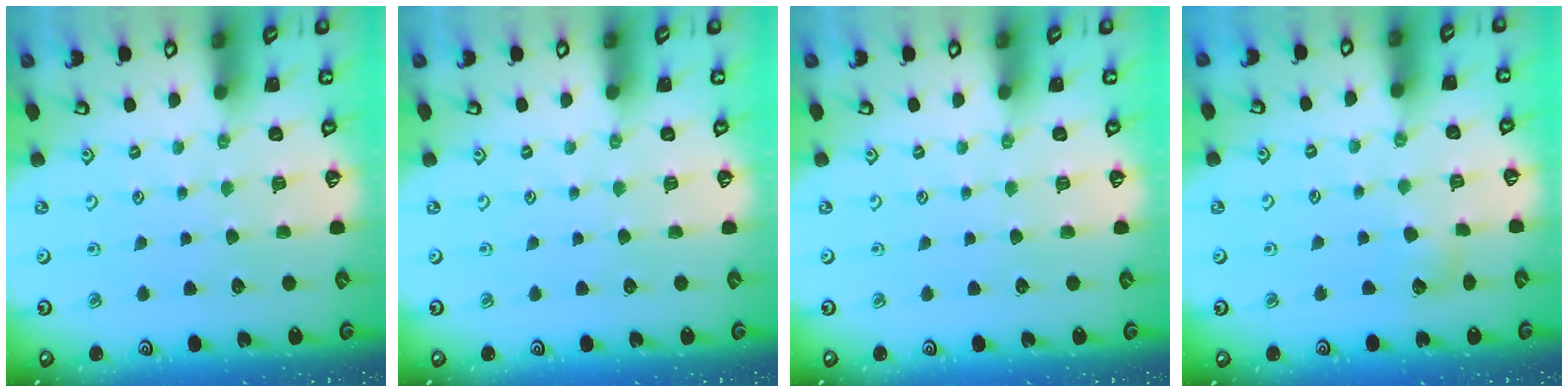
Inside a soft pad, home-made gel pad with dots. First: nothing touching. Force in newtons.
{"total": 0.0}
{"total": 0.0}
{"total": 4.1, "press": 4.0, "slide": 0.5}